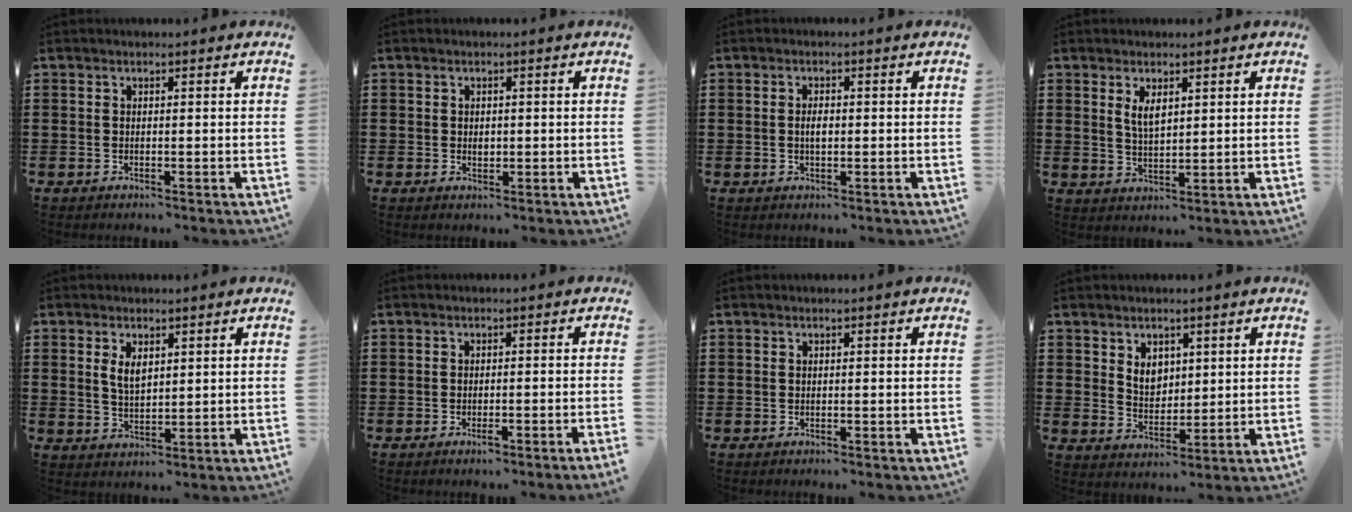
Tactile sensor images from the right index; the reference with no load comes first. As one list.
[{"total": 1.1, "force": [0.1, 0.8, 0.8], "torque": [-0.017, 0.004, 0.002]}, {"total": 2.0, "force": [-0.1, 0.8, 1.9], "torque": [-0.036, 0.002, -0.003]}, {"total": 3.1, "force": [1.6, 1.3, 2.3], "torque": [-0.049, 0.004, 0.029]}, {"total": 3.1, "force": [1.4, 1.5, 2.3], "torque": [-0.042, 0.002, 0.023]}, {"total": 1.7, "force": [-1.2, -0.2, 1.2], "torque": [-0.021, -0.005, -0.022]}, {"total": 0.0}, {"total": 3.9, "force": [1.8, 3.0, 1.8], "torque": [-0.038, 0.007, 0.031]}]